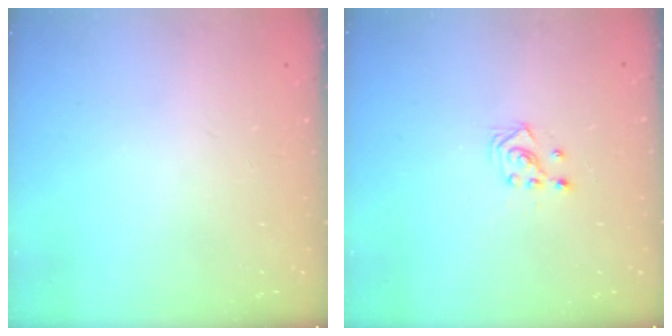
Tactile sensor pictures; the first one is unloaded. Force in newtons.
{"total": 2.9, "press": 2.7, "slide": 1.0}